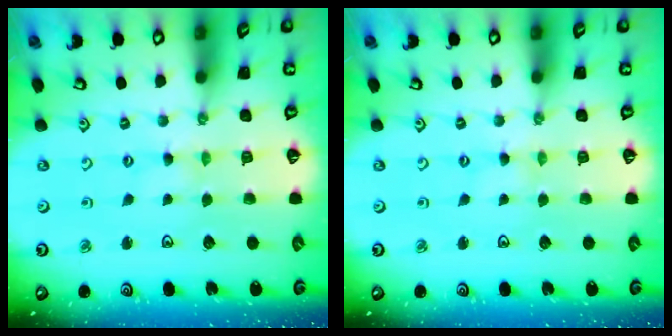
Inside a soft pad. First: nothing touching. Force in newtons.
{"total": 0.0}